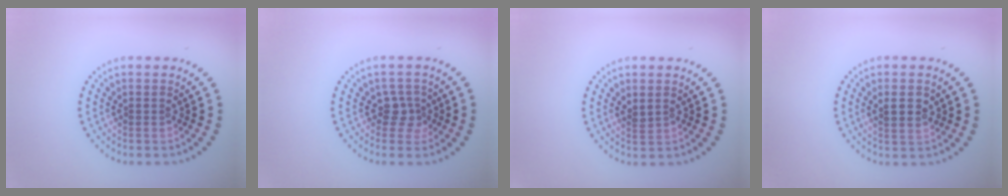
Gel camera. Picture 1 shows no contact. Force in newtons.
{"total": 2.0, "press": 1.4, "slide": 1.4}
{"total": 1.0, "press": 0.8, "slide": 0.5}
{"total": 1.5, "press": 1.5, "slide": 0.4}